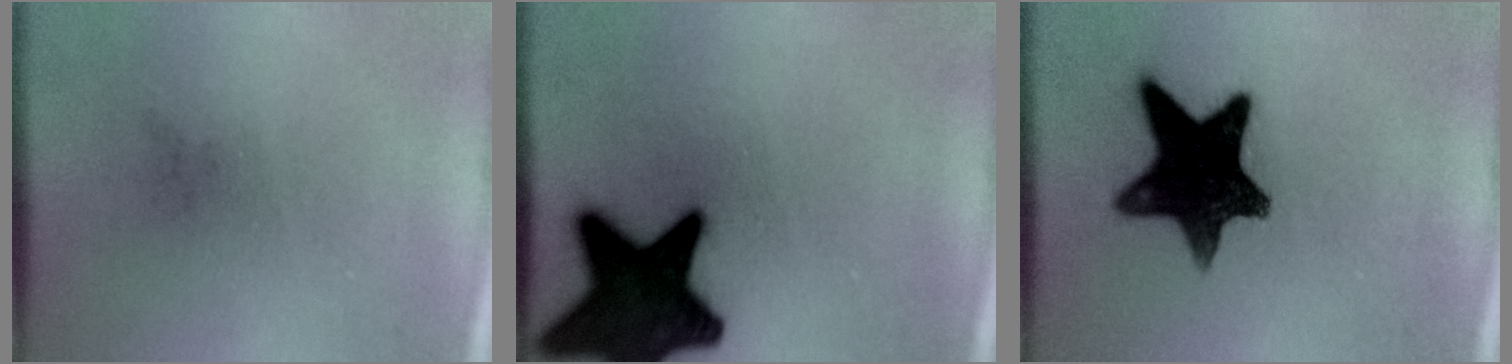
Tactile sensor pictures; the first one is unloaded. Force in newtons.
{"total": 17.2}
{"total": 14.1}